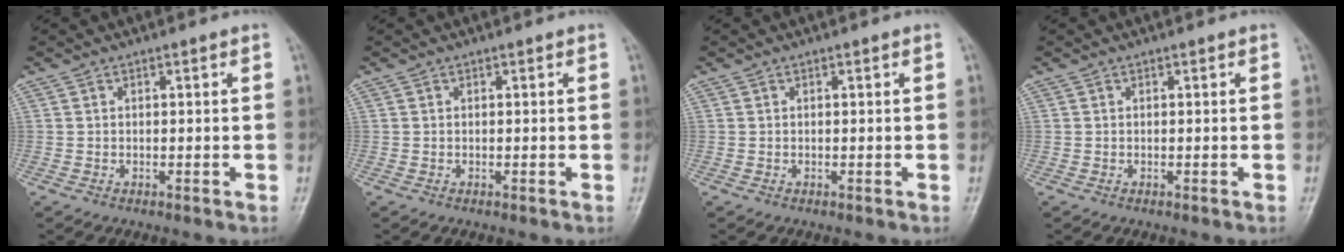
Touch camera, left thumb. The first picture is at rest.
{"total": 0.0}
{"total": 0.0}
{"total": 0.0}